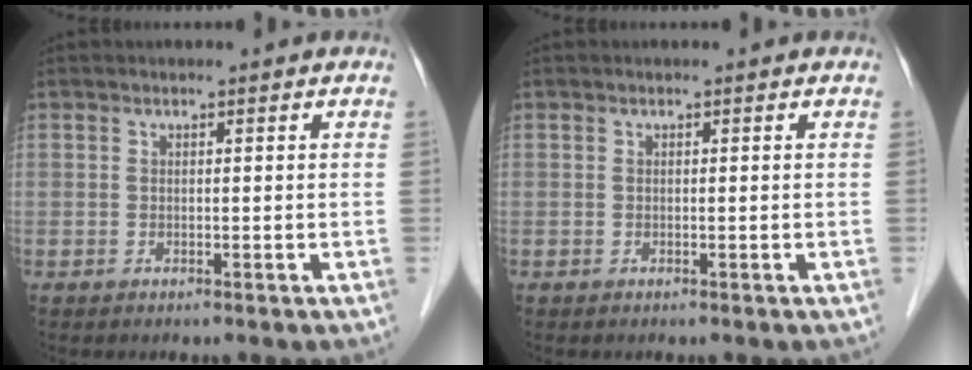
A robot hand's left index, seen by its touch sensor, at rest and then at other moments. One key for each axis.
{"total": 0.0}